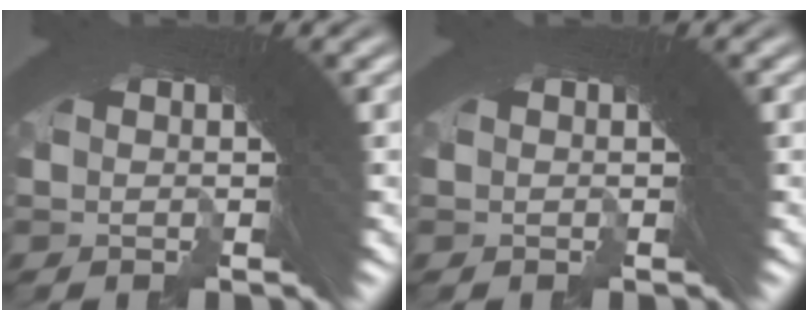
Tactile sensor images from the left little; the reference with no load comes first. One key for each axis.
{"total": 0.0}